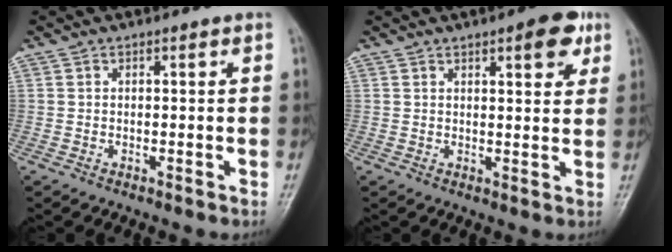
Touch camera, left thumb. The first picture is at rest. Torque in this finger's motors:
{"motor_torque": [-0.14, 0.23, 0.02, -0.19, 0.09]}